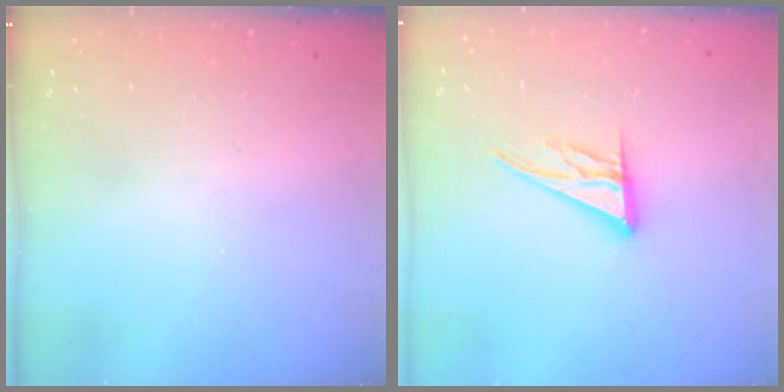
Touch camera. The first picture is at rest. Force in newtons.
{"total": 11.6, "press": 11.5, "slide": 1.0}